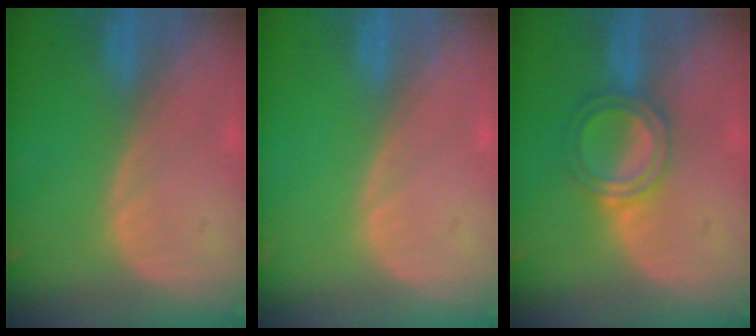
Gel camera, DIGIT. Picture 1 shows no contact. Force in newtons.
{"total": 0.0}
{"total": 4.8, "press": 4.8, "slide": 0.6}